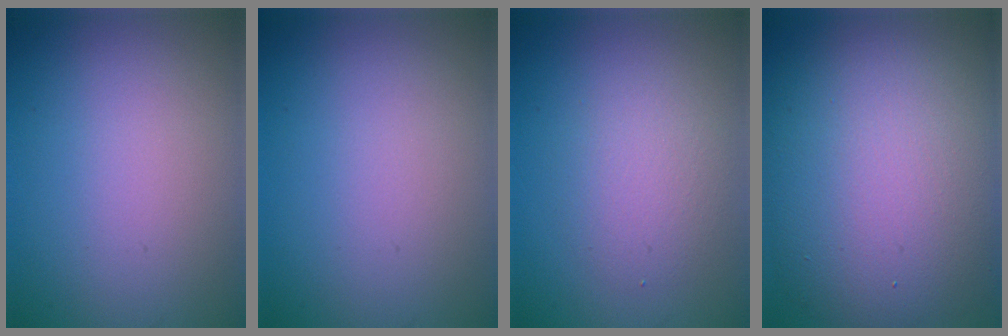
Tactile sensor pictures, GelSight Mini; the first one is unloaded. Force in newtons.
{"total": 0.0}
{"total": 2.7, "press": 2.7, "slide": 0.1}
{"total": 13.8, "press": 13.8, "slide": 0.6}